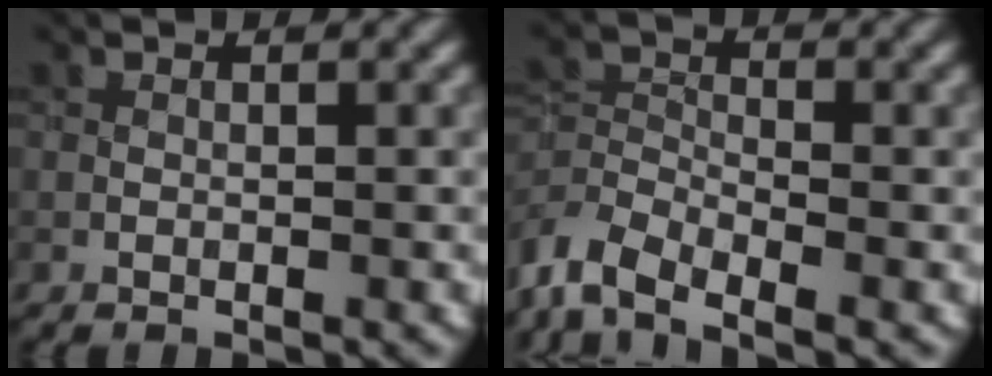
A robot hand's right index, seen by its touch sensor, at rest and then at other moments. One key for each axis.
{"total": 4.7, "fx": -3.3, "fy": 2.1, "fz": 2.6, "tx": -0.048, "ty": -0.001, "tz": -0.078}